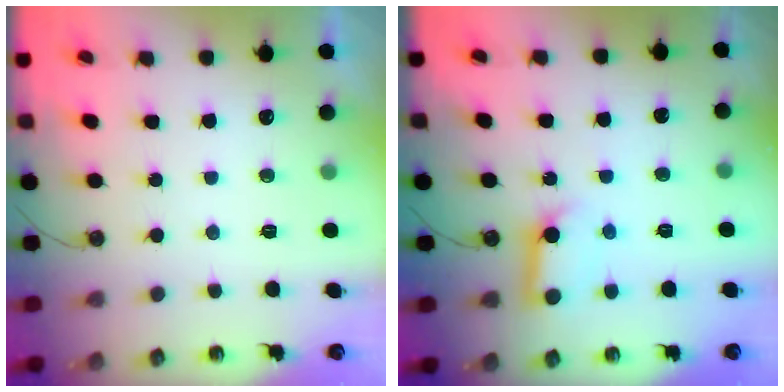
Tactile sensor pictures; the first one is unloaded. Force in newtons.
{"total": 9.8, "press": 9.8, "slide": 1.2}